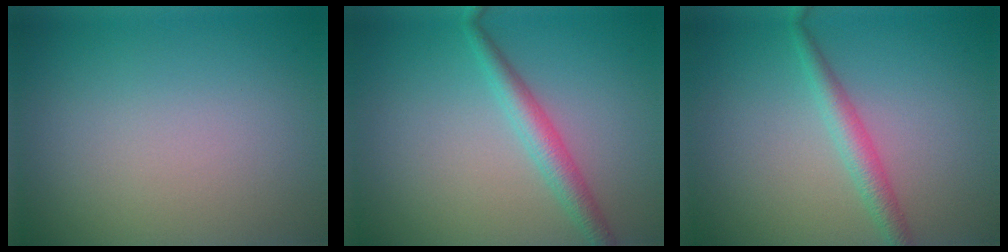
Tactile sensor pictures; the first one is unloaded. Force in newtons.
{"total": 2.6, "press": 2.6, "slide": 0.0}
{"total": 2.3, "press": 2.3, "slide": 0.1}